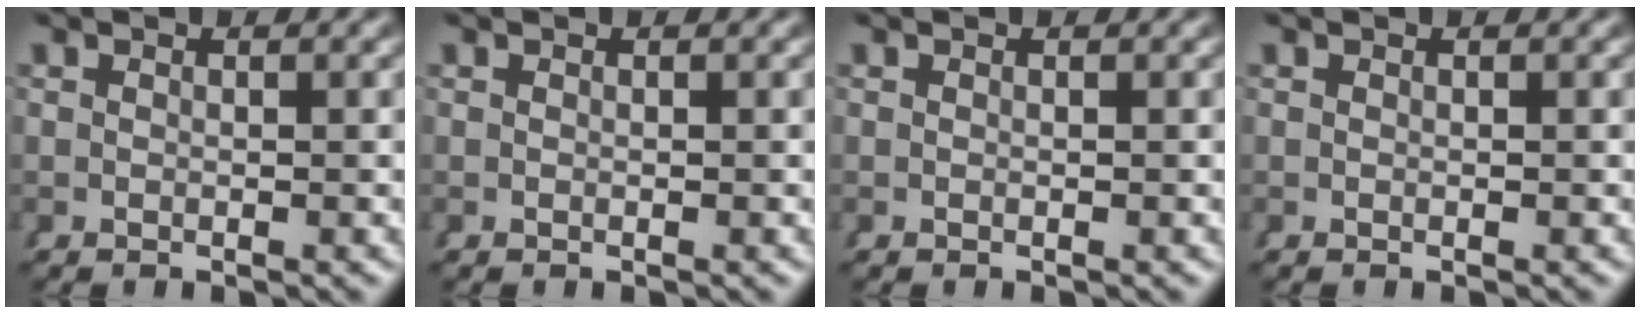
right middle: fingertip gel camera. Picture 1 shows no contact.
{"total": 0.0}
{"total": 0.0}
{"total": 0.0}